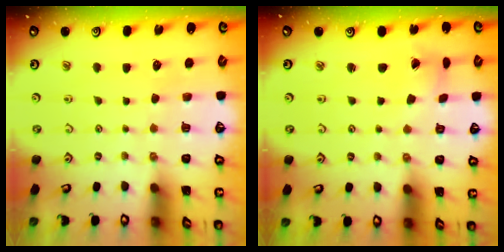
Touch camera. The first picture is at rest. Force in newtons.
{"total": 1.9, "press": 1.9, "slide": 0.2}